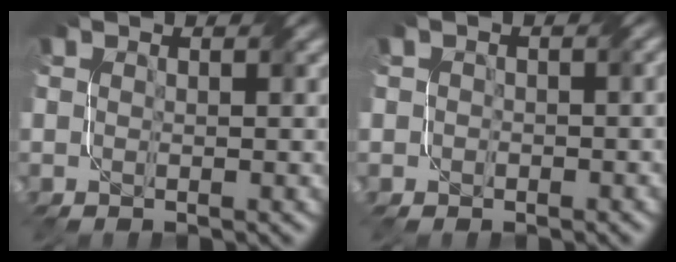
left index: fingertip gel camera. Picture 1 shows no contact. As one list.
[{"total": 1.7, "force": [0.2, 1.5, 0.8], "torque": [-0.005, -0.005, -0.002]}]